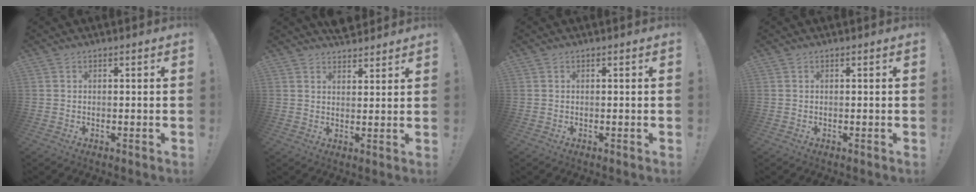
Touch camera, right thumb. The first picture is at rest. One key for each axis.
{"total": 4.4, "fx": 4.0, "fy": 1.8, "fz": 0.4, "tx": 0.010, "ty": -0.032, "tz": 0.072}
{"total": 0.0}
{"total": 0.0}